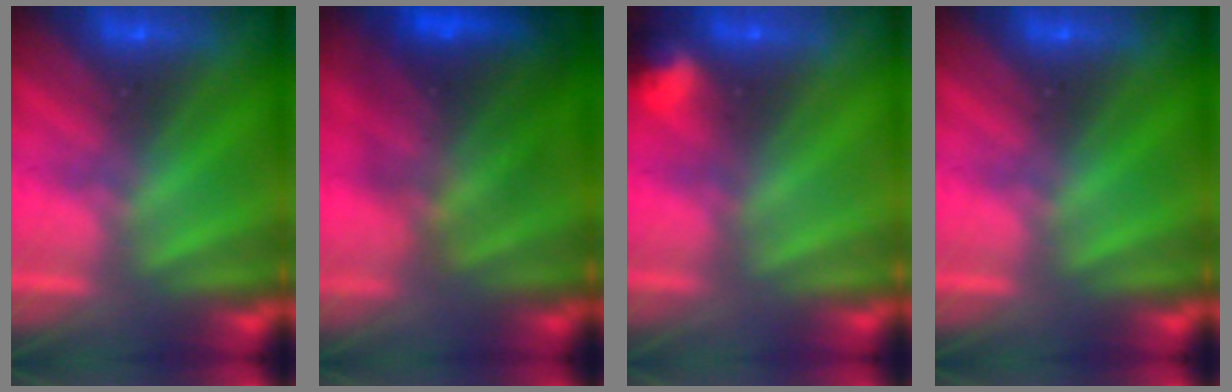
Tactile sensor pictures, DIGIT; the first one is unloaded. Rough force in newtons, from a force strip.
{"total": 7.8}
{"total": 3.0}
{"total": 0.0}